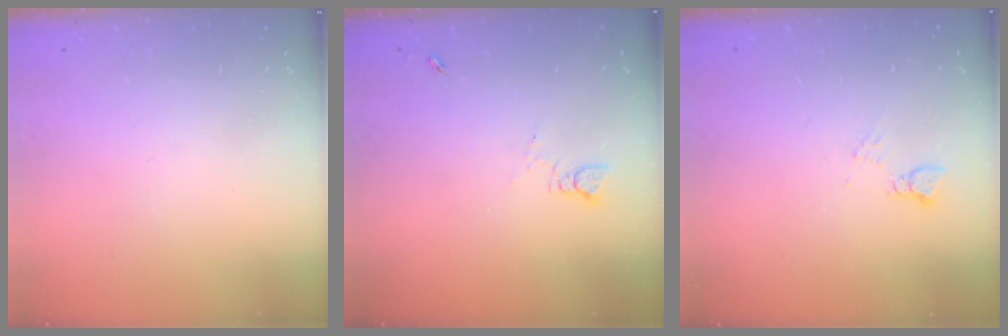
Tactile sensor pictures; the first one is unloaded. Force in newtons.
{"total": 2.1, "press": 2.0, "slide": 0.3}
{"total": 3.6, "press": 3.5, "slide": 0.5}